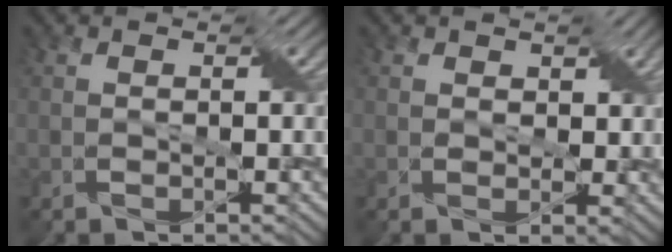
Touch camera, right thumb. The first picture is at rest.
{"total": 2.0, "force": [1.0, 1.5, 0.7], "torque": [-0.014, 0.004, 0.008]}